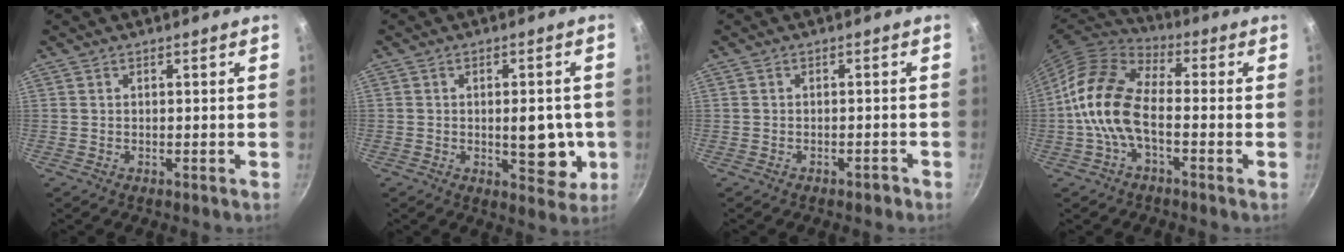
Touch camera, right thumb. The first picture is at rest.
{"total": 9.1, "force": [-1.1, 4.8, 7.6], "torque": [-0.065, -0.004, -0.009]}
{"total": 1.4, "force": [-1.2, 0.6, 0.5], "torque": [0.003, 0.019, -0.005]}
{"total": 13.0, "force": [-2.7, 6.7, 10.8], "torque": [-0.198, 0.035, -0.069]}